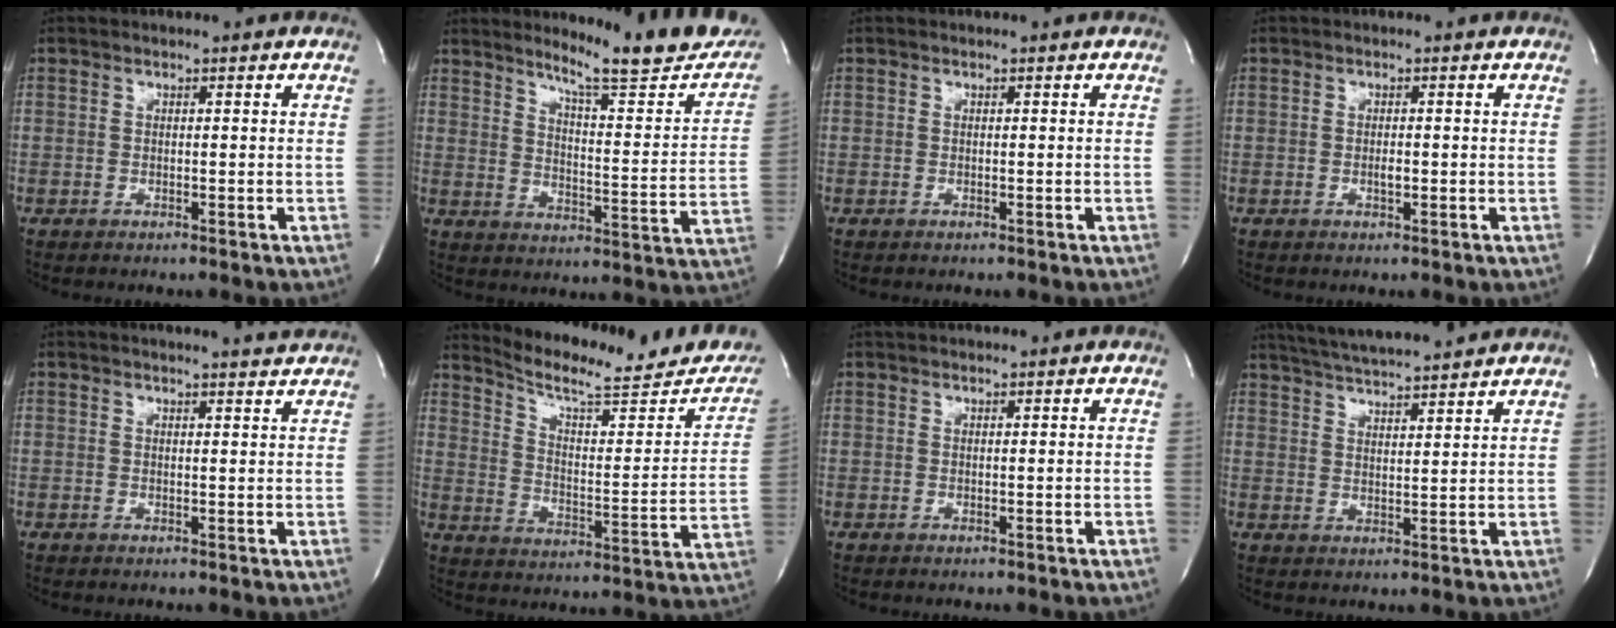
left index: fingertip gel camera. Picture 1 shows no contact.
{"total": 17.7, "force": [15.2, 1.5, 8.9], "torque": [-0.118, -0.065, 0.192]}
{"total": 0.0}
{"total": 0.9, "force": [-0.3, 0.3, 0.8], "torque": [-0.016, -0.003, -0.006]}
{"total": 3.4, "force": [3.3, -0.4, 0.6], "torque": [-0.016, -0.009, 0.030]}
{"total": 19.9, "force": [17.5, 4.2, 8.5], "torque": [-0.117, -0.024, 0.232]}
{"total": 3.1, "force": [2.9, 0.0, 1.0], "torque": [-0.011, 0.027, 0.042]}
{"total": 12.9, "force": [11.8, 0.4, 5.1], "torque": [-0.098, 0.016, 0.177]}